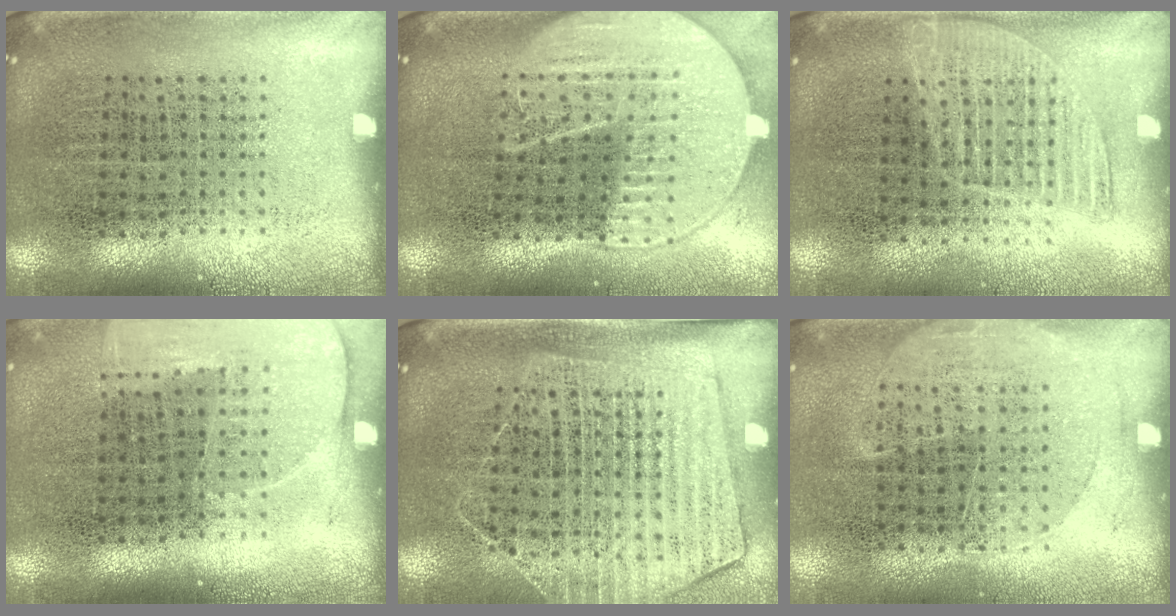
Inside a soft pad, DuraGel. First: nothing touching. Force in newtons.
{"total": 2.0, "press": 1.8, "slide": 0.9}
{"total": 1.2, "press": 1.1, "slide": 0.5}
{"total": 1.4, "press": 1.3, "slide": 0.5}
{"total": 1.6, "press": 1.4, "slide": 0.7}
{"total": 1.3, "press": 1.1, "slide": 0.7}